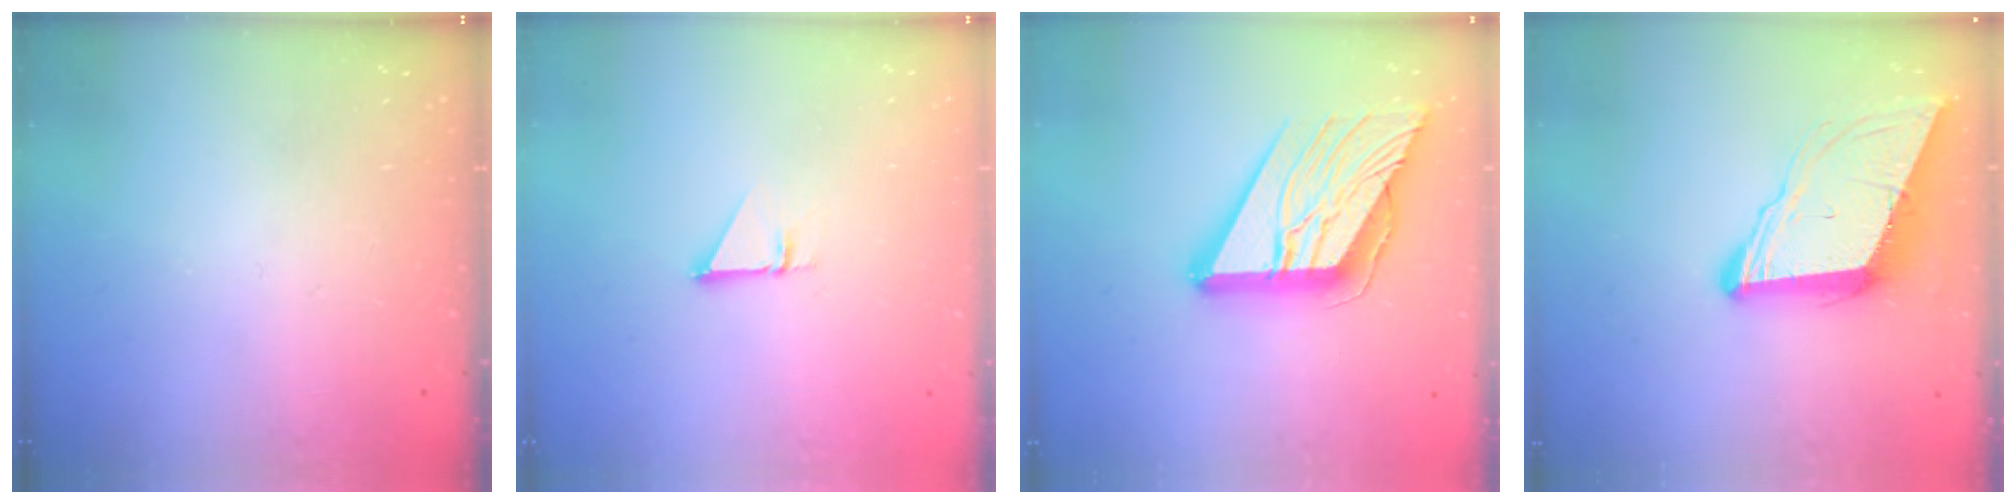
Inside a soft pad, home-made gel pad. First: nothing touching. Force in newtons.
{"total": 1.0, "press": 1.0, "slide": 0.1}
{"total": 24.5, "press": 24.3, "slide": 3.0}
{"total": 10.5, "press": 9.9, "slide": 3.6}